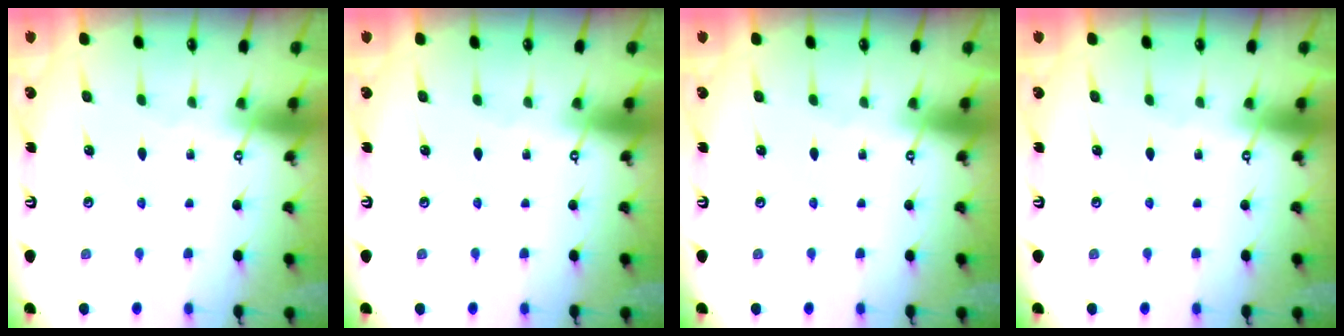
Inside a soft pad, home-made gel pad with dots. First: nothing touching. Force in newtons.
{"total": 0.0}
{"total": 0.0}
{"total": 0.0}